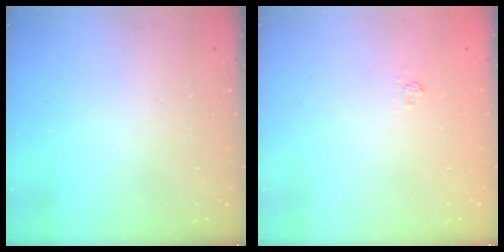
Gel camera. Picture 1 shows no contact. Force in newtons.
{"total": 2.4, "press": 2.1, "slide": 1.3}